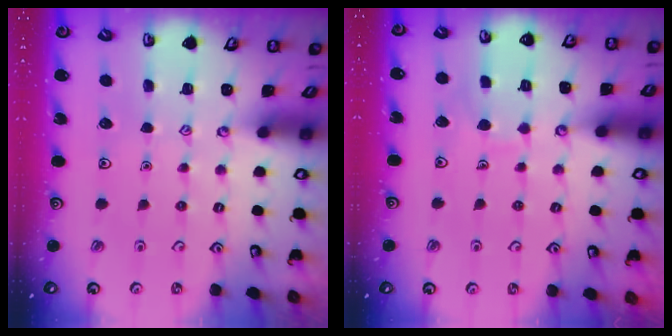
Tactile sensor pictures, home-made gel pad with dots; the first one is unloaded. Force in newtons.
{"total": 4.9, "press": 4.8, "slide": 0.4}